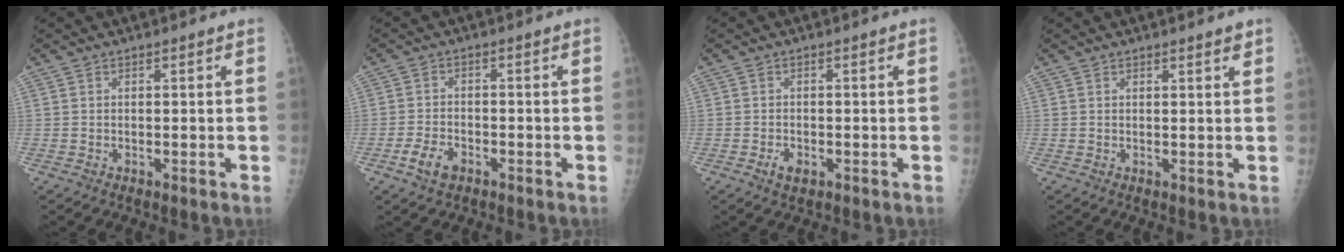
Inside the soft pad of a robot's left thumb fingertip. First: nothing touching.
{"total": 4.4, "force": [-2.4, 2.7, 2.5], "torque": [-0.046, 0.009, -0.043]}
{"total": 2.3, "force": [-1.0, 1.4, 1.4], "torque": [-0.023, 0.000, -0.013]}
{"total": 1.3, "force": [1.1, 0.1, 0.8], "torque": [-0.006, -0.007, 0.015]}